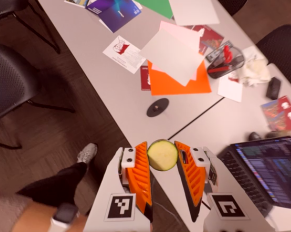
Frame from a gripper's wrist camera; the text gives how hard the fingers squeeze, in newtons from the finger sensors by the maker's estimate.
{"total": 8.2, "left": 8.0, "right": 8.4}